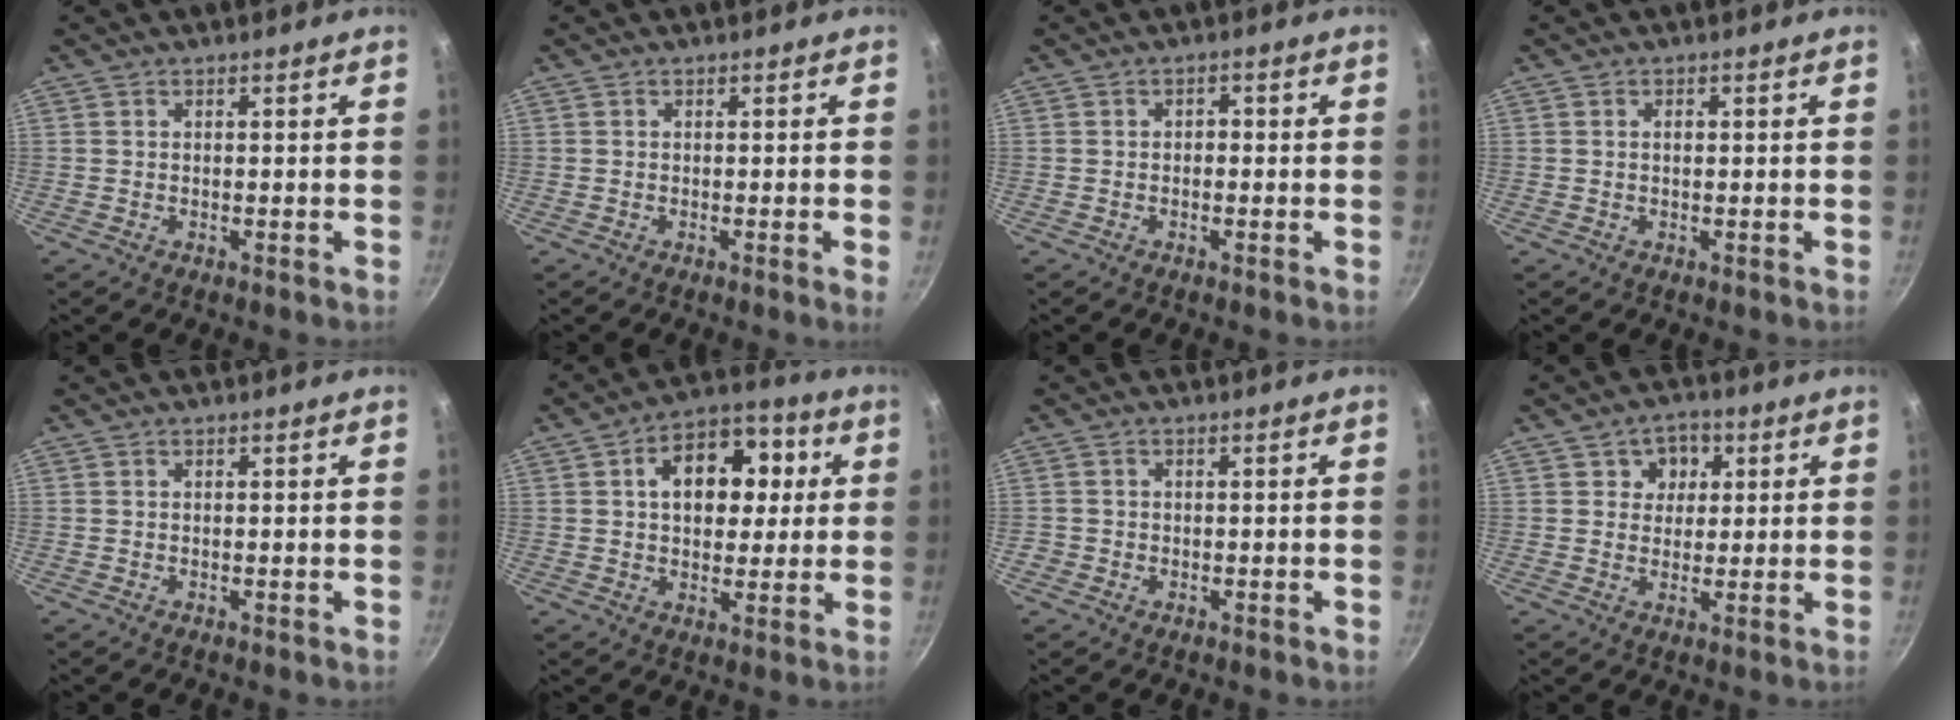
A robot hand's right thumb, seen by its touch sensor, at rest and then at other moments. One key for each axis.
{"total": 1.4, "fx": -0.3, "fy": -0.2, "fz": 1.3, "tx": -0.020, "ty": -0.003, "tz": -0.007}
{"total": 1.3, "fx": -0.3, "fy": 1.0, "fz": 0.8, "tx": -0.011, "ty": 0.007, "tz": -0.007}
{"total": 1.1, "fx": 0.2, "fy": 0.7, "fz": 0.8, "tx": -0.012, "ty": 0.004, "tz": 0.003}
{"total": 0.0}
{"total": 14.2, "fx": 3.1, "fy": 9.8, "fz": 9.8, "tx": -0.104, "ty": 0.015, "tz": 0.034}
{"total": 1.2, "fx": -0.5, "fy": 1.1, "fz": 0.3, "tx": -0.001, "ty": 0.006, "tz": -0.007}
{"total": 5.4, "fx": 1.9, "fy": 4.7, "fz": 2.1, "tx": 0.006, "ty": -0.005, "tz": 0.023}